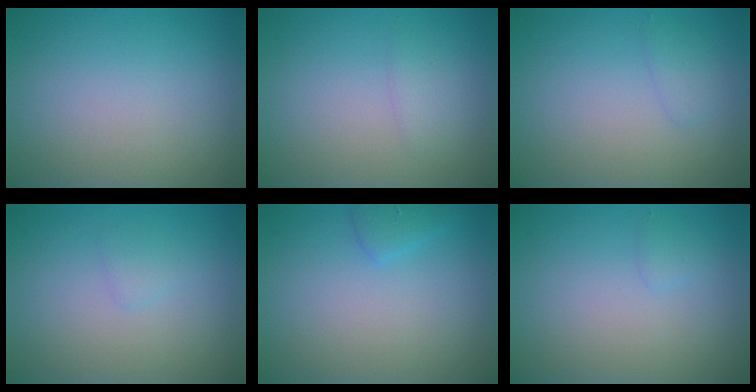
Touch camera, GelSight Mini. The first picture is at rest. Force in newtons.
{"total": 1.1, "press": 1.1, "slide": 0.1}
{"total": 1.0, "press": 0.9, "slide": 0.1}
{"total": 0.8, "press": 0.8, "slide": 0.0}
{"total": 1.2, "press": 1.2, "slide": 0.1}
{"total": 0.7, "press": 0.7, "slide": 0.0}